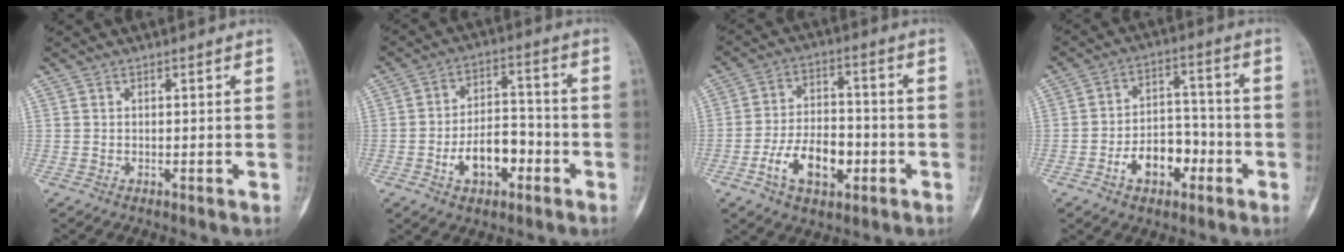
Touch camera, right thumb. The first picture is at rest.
{"total": 10.2, "force": [-3.8, 6.1, 7.2], "torque": [-0.097, 0.039, -0.062]}
{"total": 11.9, "force": [-4.3, 6.9, 8.6], "torque": [-0.129, 0.028, -0.073]}
{"total": 10.1, "force": [-4.2, 6.6, 6.4], "torque": [-0.071, 0.045, -0.069]}